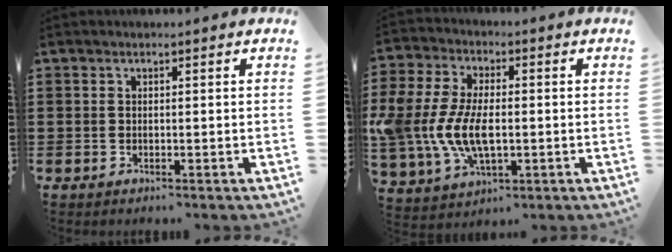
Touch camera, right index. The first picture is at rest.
{"total": 9.7, "force": [-1.2, 5.7, 7.8], "torque": [-0.196, -0.004, -0.028]}